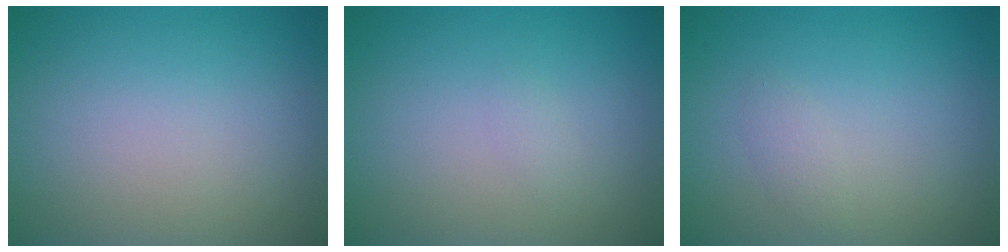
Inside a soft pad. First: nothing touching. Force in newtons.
{"total": 0.6, "press": 0.6, "slide": 0.0}
{"total": 0.9, "press": 0.9, "slide": 0.0}